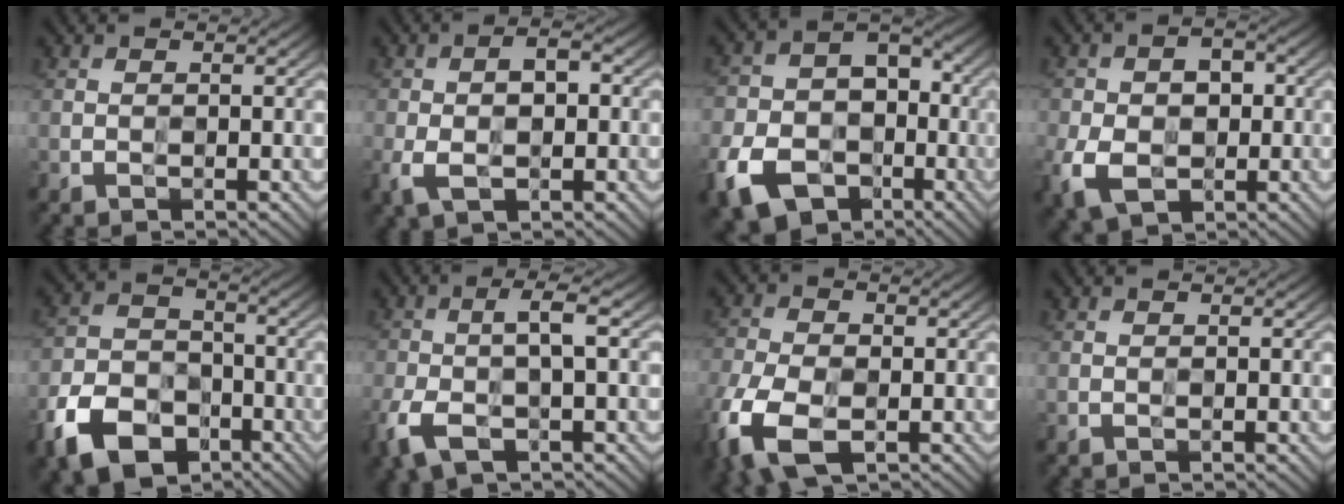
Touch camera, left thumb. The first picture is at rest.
{"total": 6.4, "force": [-1.1, 3.5, 5.2], "torque": [-0.108, -0.005, -0.023]}
{"total": 13.0, "force": [-5.7, 9.4, 7.0], "torque": [-0.145, -0.033, -0.110]}
{"total": 8.5, "force": [-2.0, 6.1, 5.6], "torque": [-0.118, -0.019, -0.034]}
{"total": 10.7, "force": [-6.1, 7.0, 5.5], "torque": [-0.124, -0.020, -0.126]}
{"total": 6.3, "force": [-2.2, 2.1, 5.5], "torque": [-0.123, 0.000, -0.051]}
{"total": 10.6, "force": [-4.8, 5.9, 7.4], "torque": [-0.195, -0.033, -0.094]}
{"total": 0.0}